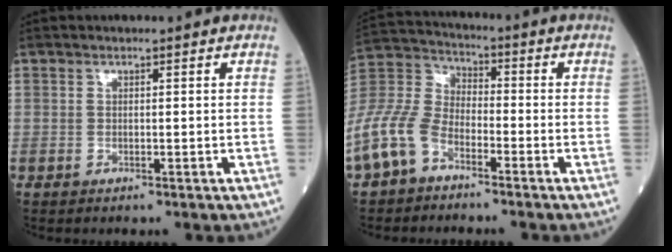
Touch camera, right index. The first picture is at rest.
{"total": 14.5, "force": [-8.4, 8.5, 8.2], "torque": [-0.215, 0.016, -0.174]}